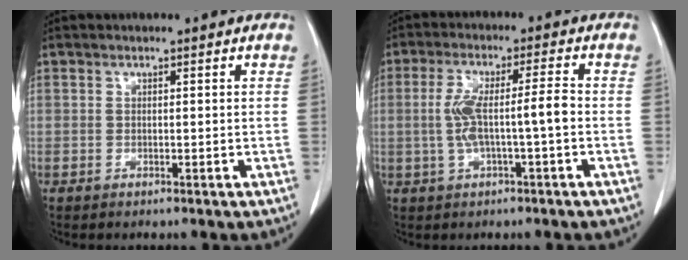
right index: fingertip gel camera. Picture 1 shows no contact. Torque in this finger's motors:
{"motor_torque": [0.51, -0.17, 0.26, 0.08]}